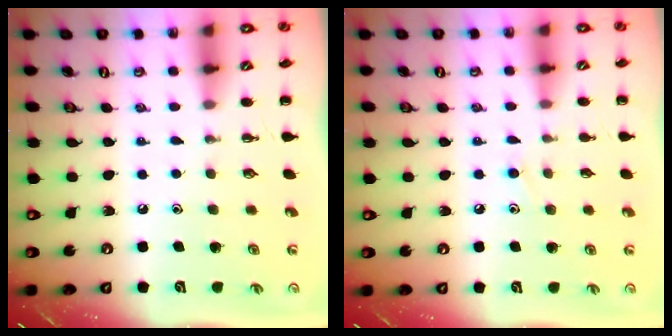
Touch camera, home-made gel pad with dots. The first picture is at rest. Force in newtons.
{"total": 7.1, "press": 6.7, "slide": 2.3}